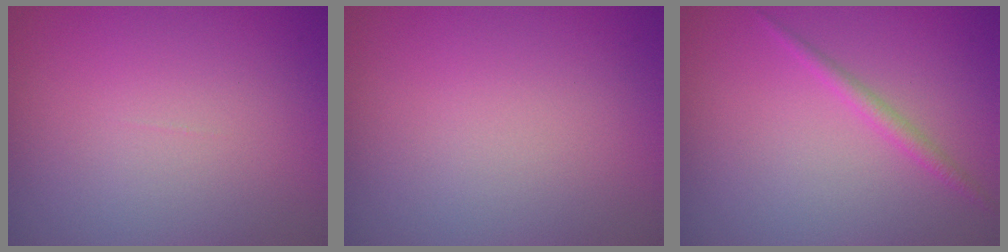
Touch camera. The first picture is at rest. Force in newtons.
{"total": 0.0}
{"total": 1.3, "press": 1.3, "slide": 0.1}